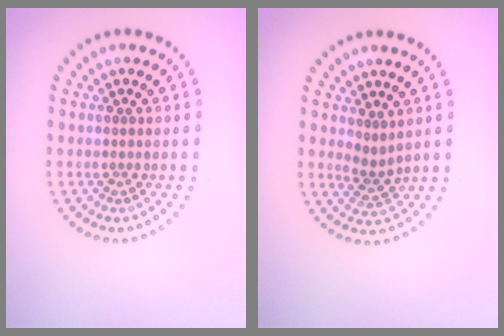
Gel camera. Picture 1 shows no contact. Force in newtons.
{"total": 1.7, "press": 1.2, "slide": 1.3}